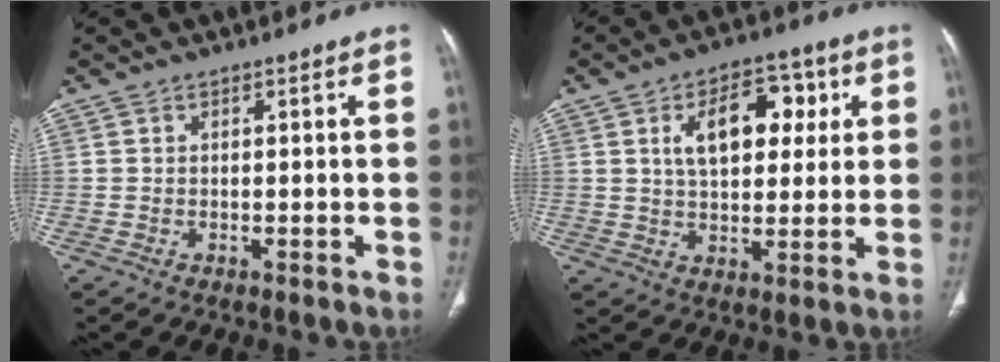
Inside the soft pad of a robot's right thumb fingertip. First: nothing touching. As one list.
[{"total": 12.2, "force": [3.5, 7.1, 9.3], "torque": [-0.107, 0.006, 0.053]}]